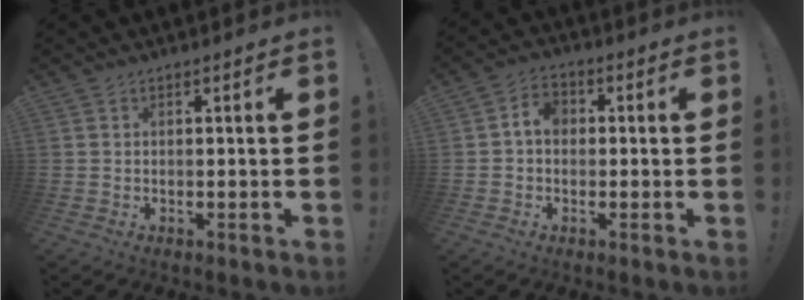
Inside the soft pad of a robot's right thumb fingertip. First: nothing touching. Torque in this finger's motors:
{"motor_torque": [0.61, 0.80, 0.55, -0.30, 0.00]}